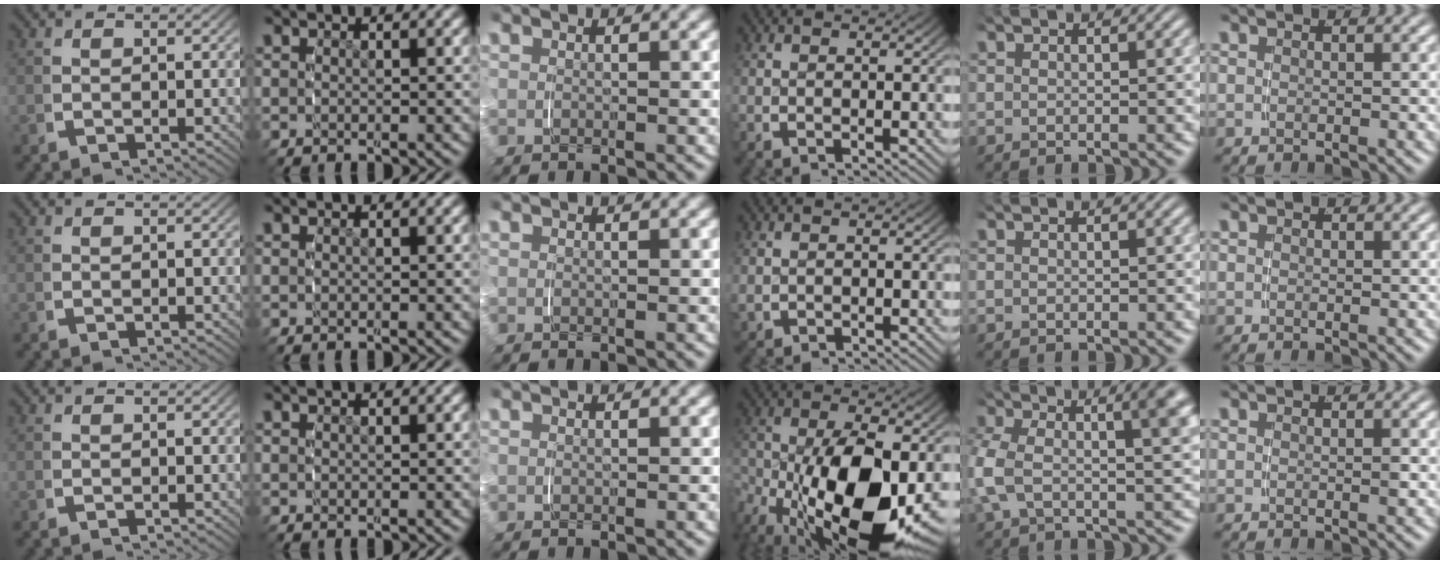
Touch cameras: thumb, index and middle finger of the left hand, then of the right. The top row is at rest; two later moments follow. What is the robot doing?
{"motion": "grasp_and_lifting", "object": "jar lid"}